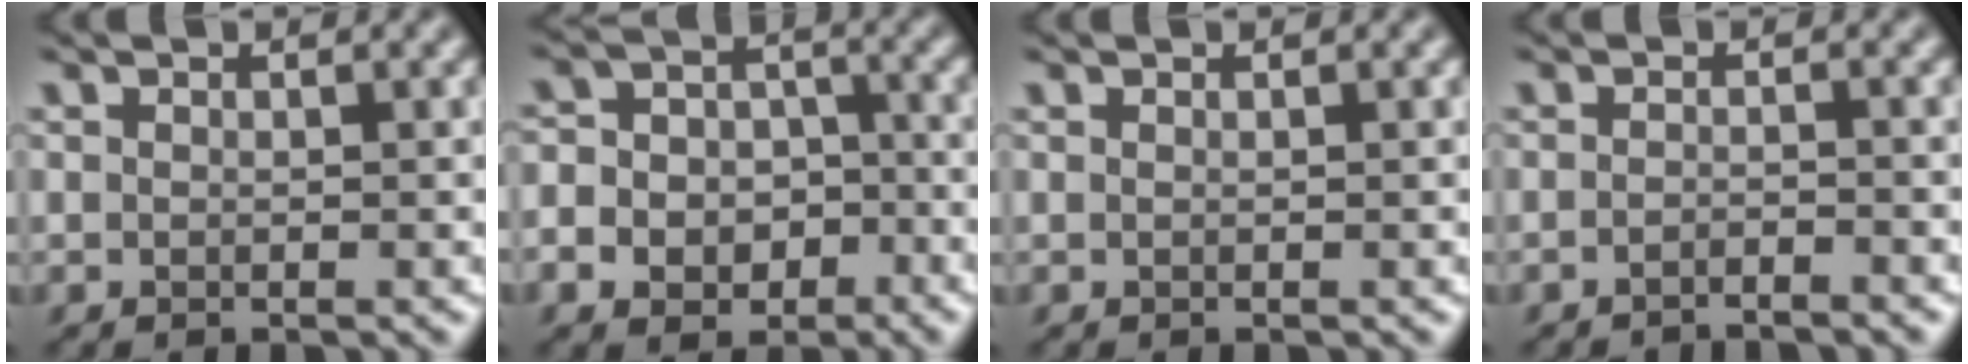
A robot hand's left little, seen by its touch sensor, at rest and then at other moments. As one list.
[{"total": 8.9, "force": [-3.9, 7.5, 2.7], "torque": [-0.057, -0.020, -0.088]}, {"total": 0.0}, {"total": 1.2, "force": [-1.1, -0.3, 0.1], "torque": [-0.003, 0.006, -0.024]}]